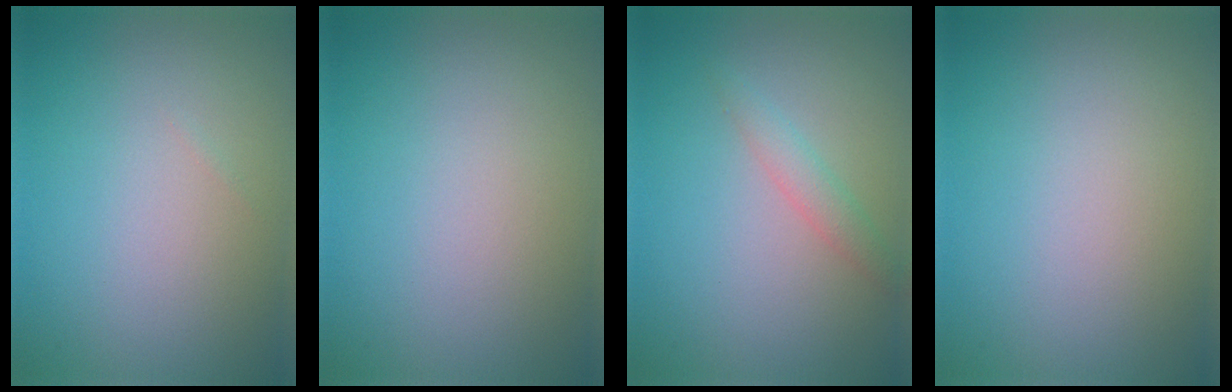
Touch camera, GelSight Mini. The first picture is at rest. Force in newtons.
{"total": 0.0}
{"total": 1.6, "press": 1.6, "slide": 0.0}
{"total": 0.0}